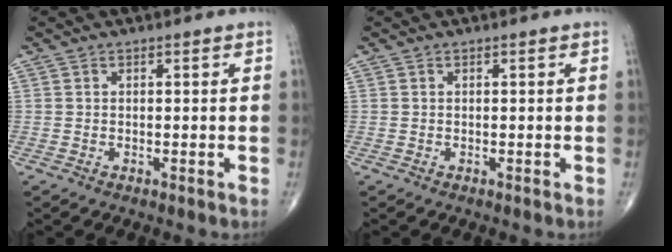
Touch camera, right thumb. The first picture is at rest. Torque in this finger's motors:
{"motor_torque": [-0.05, 0.05, -0.01, 0.01, 0.00]}